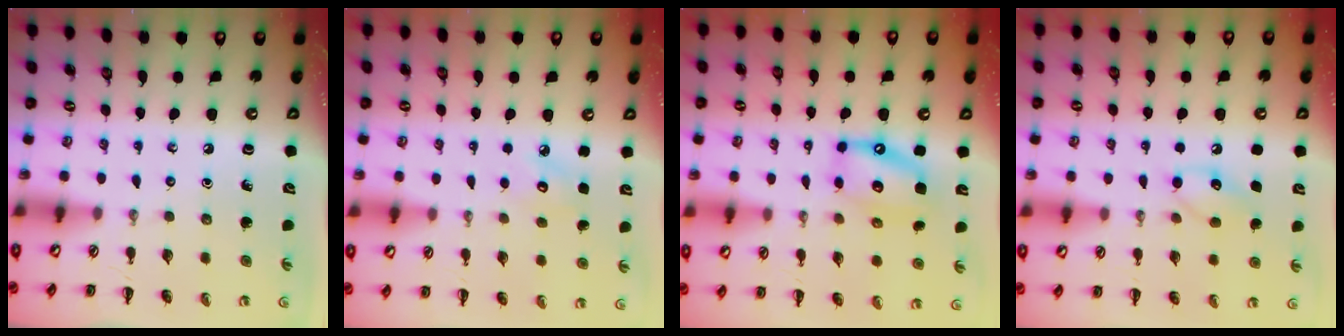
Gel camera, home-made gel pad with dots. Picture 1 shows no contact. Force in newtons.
{"total": 3.9, "press": 3.8, "slide": 0.8}
{"total": 13.2, "press": 12.9, "slide": 2.9}
{"total": 8.8, "press": 8.8, "slide": 1.2}